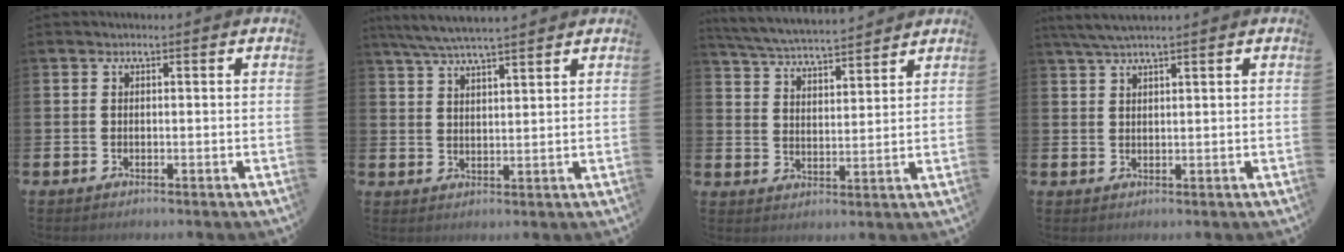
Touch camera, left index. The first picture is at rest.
{"total": 5.5, "force": [5.1, 0.3, 2.0], "torque": [-0.057, -0.015, 0.093]}
{"total": 5.7, "force": [5.6, 0.3, 0.8], "torque": [-0.040, -0.033, 0.099]}
{"total": 3.0, "force": [2.6, 0.0, 1.4], "torque": [-0.038, -0.001, 0.048]}